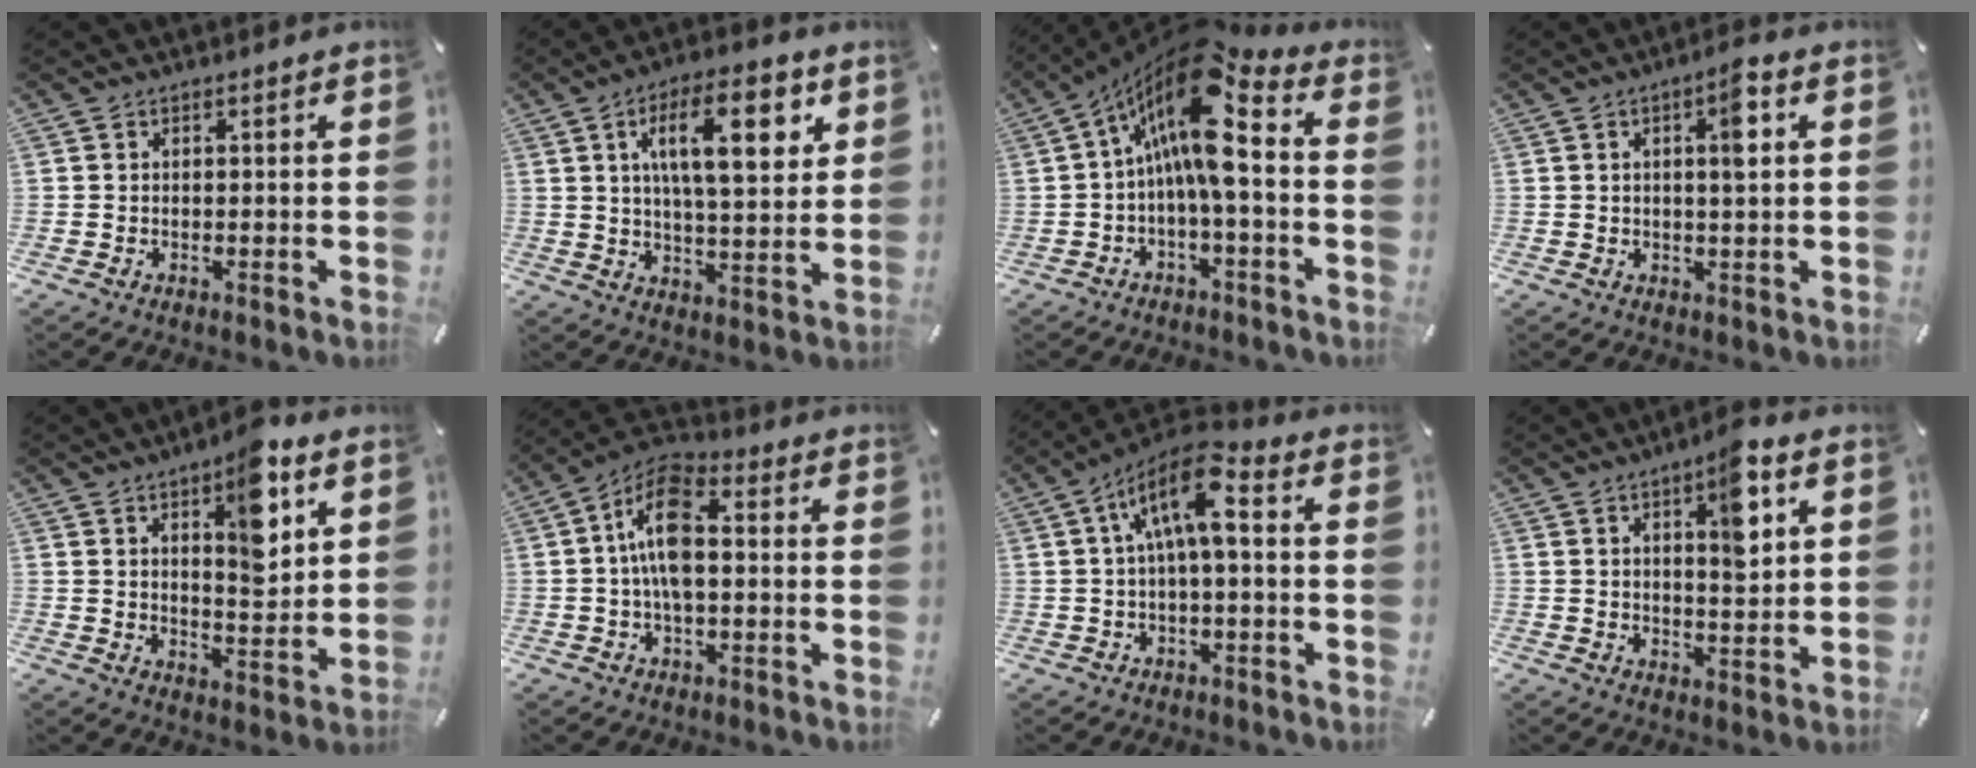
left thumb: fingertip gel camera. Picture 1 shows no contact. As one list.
[{"total": 16.8, "force": [6.2, 6.4, 14.2], "torque": [-0.222, -0.001, 0.094]}, {"total": 17.3, "force": [3.2, 6.0, 15.9], "torque": [-0.303, -0.025, 0.047]}, {"total": 5.8, "force": [1.5, 1.2, 5.4], "torque": [-0.084, -0.005, 0.018]}, {"total": 11.9, "force": [6.2, 4.4, 9.1], "torque": [-0.123, -0.032, 0.100]}, {"total": 11.3, "force": [-0.2, 5.4, 9.9], "torque": [-0.198, 0.010, -0.001]}, {"total": 12.3, "force": [2.2, 4.9, 11.1], "torque": [-0.200, -0.004, 0.036]}, {"total": 9.3, "force": [4.3, 2.7, 7.8], "torque": [-0.102, -0.024, 0.063]}]